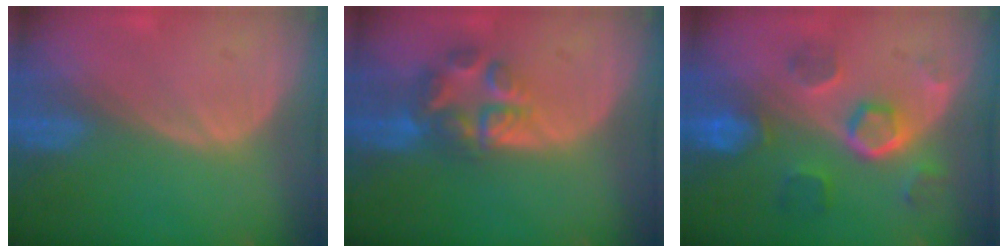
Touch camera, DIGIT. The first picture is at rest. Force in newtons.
{"total": 7.0, "press": 5.9, "slide": 3.7}
{"total": 8.6, "press": 7.7, "slide": 3.9}